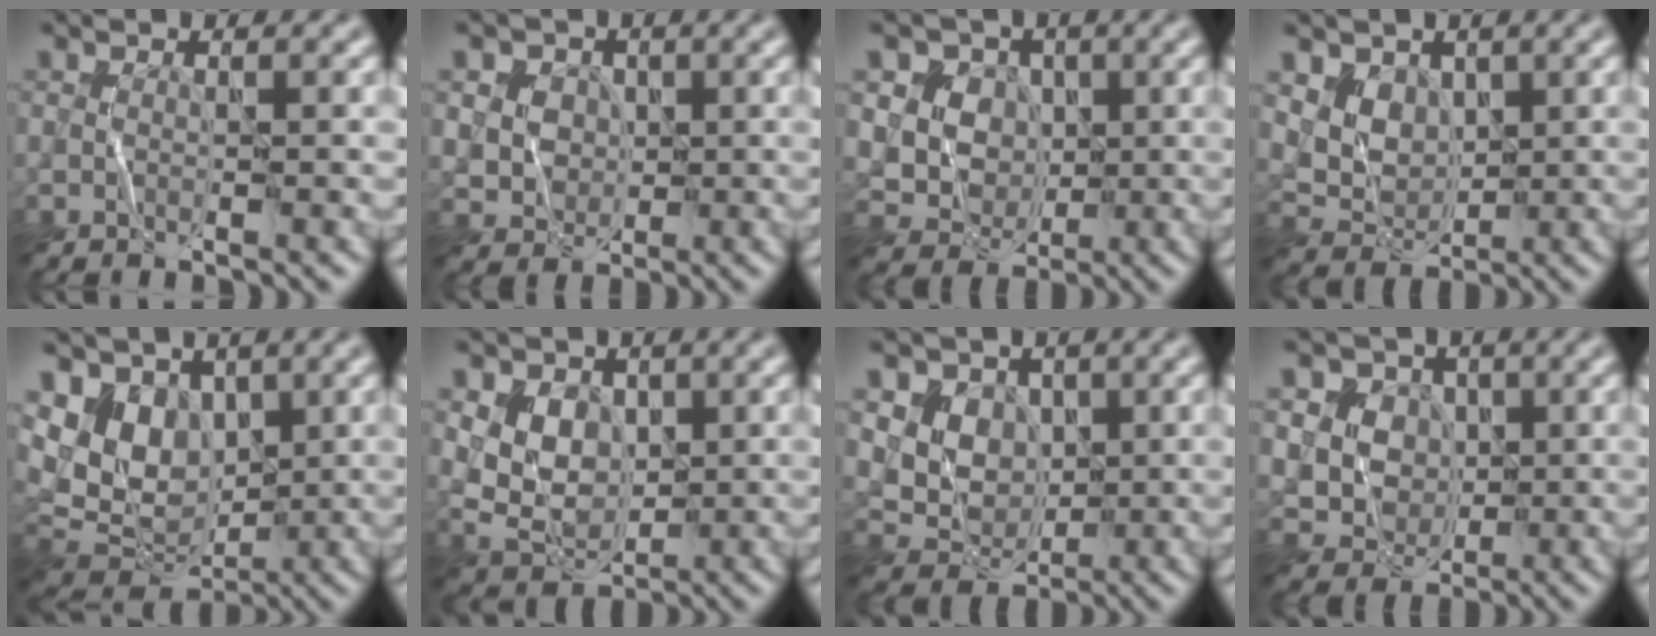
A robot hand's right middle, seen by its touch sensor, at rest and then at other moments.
{"total": 2.2, "force": [0.7, 2.0, 0.0], "torque": [-0.013, -0.002, 0.021]}
{"total": 4.3, "force": [1.5, 4.0, 0.9], "torque": [-0.032, 0.007, 0.033]}
{"total": 3.0, "force": [1.7, 2.3, 0.5], "torque": [-0.025, -0.009, 0.044]}
{"total": 5.5, "force": [2.3, 4.2, 2.7], "torque": [-0.059, -0.010, 0.044]}
{"total": 3.5, "force": [1.1, 2.9, 1.6], "torque": [-0.041, -0.002, 0.027]}
{"total": 6.7, "force": [2.9, 5.5, 2.5], "torque": [-0.062, 0.024, 0.051]}
{"total": 4.0, "force": [1.5, 3.6, 0.7], "torque": [-0.026, 0.004, 0.034]}